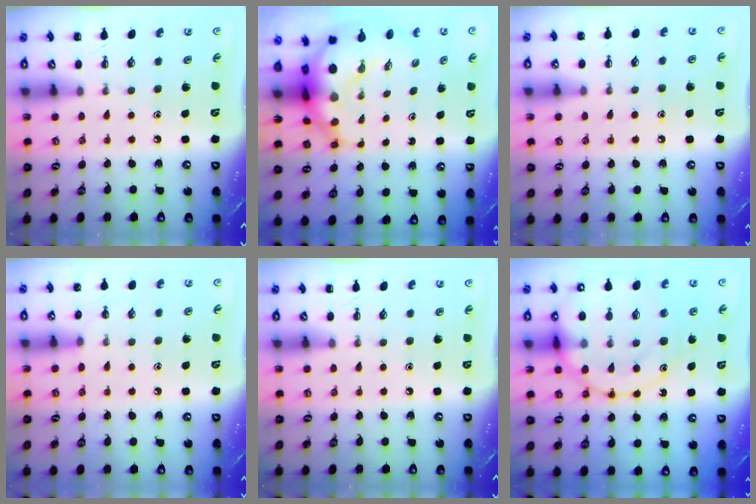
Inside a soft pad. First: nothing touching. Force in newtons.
{"total": 10.6, "press": 10.3, "slide": 2.5}
{"total": 6.2, "press": 6.0, "slide": 1.6}
{"total": 6.8, "press": 6.5, "slide": 2.1}
{"total": 0.0}
{"total": 20.9, "press": 20.8, "slide": 2.3}